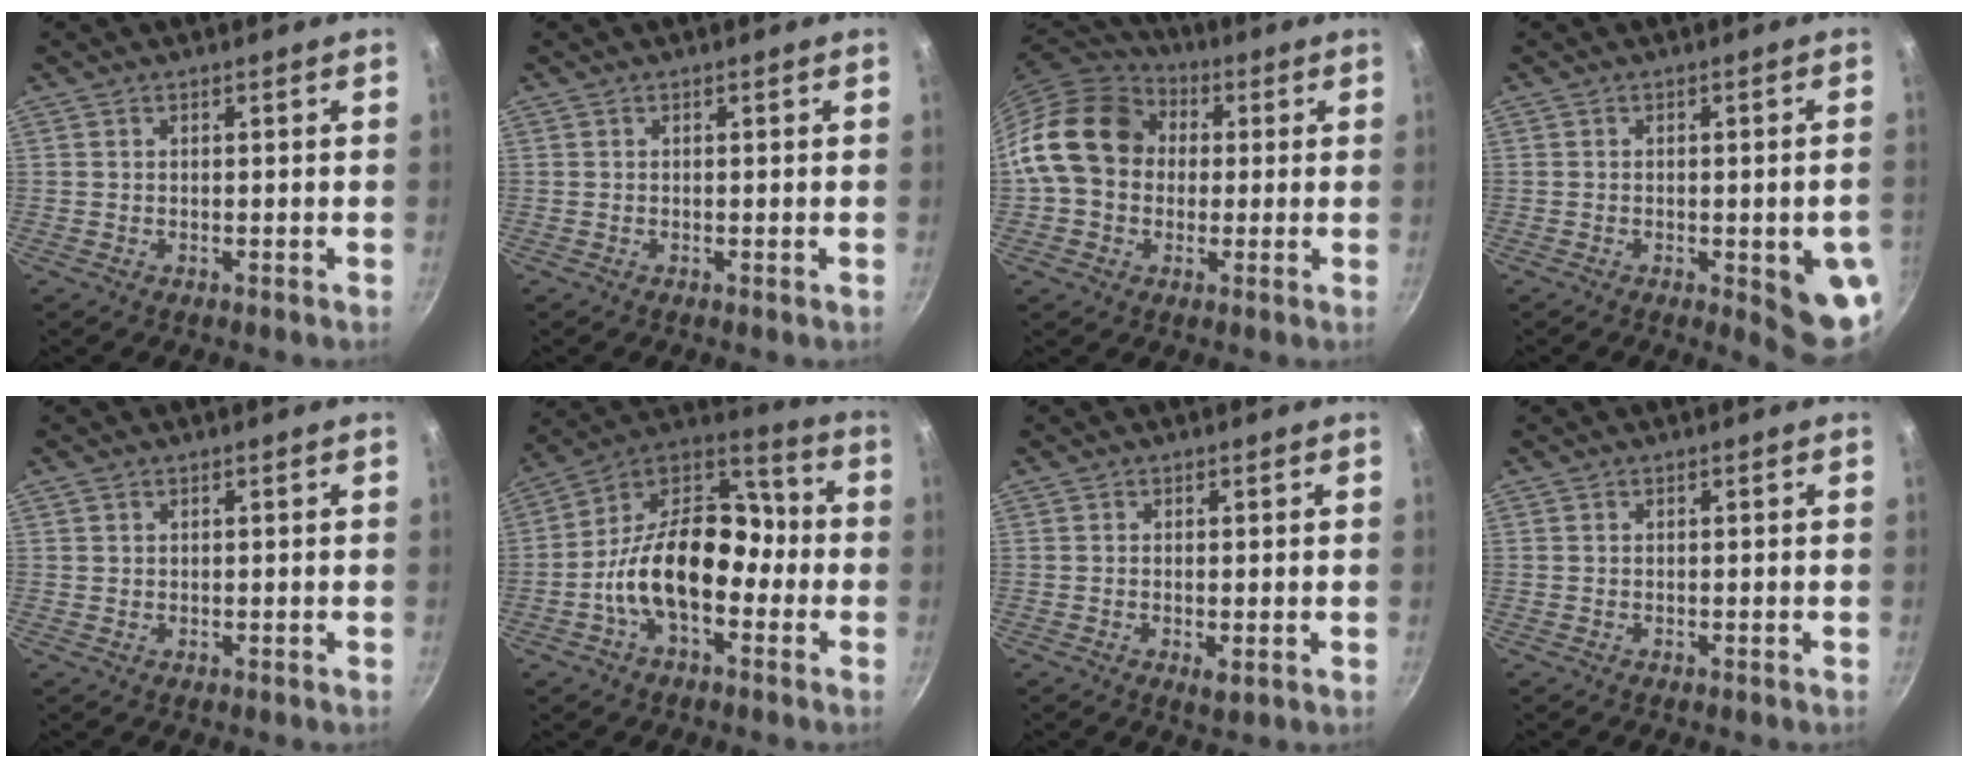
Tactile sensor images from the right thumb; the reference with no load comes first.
{"total": 0.0}
{"total": 16.4, "force": [1.9, 13.3, 9.4], "torque": [-0.140, 0.032, 0.019]}
{"total": 9.6, "force": [-2.3, 3.0, 8.9], "torque": [-0.076, 0.005, -0.024]}
{"total": 0.7, "force": [0.4, 0.6, 0.2], "torque": [-0.001, 0.000, 0.006]}
{"total": 18.4, "force": [-4.5, 11.3, 13.8], "torque": [-0.191, 0.064, -0.098]}
{"total": 1.6, "force": [-0.1, 0.8, 1.5], "torque": [-0.026, -0.007, -0.002]}
{"total": 0.0}